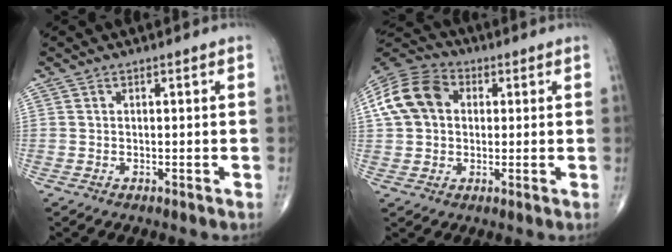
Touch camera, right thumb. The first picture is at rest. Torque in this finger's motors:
{"motor_torque": [-0.73, 1.02, 0.15, -0.10, 0.26]}